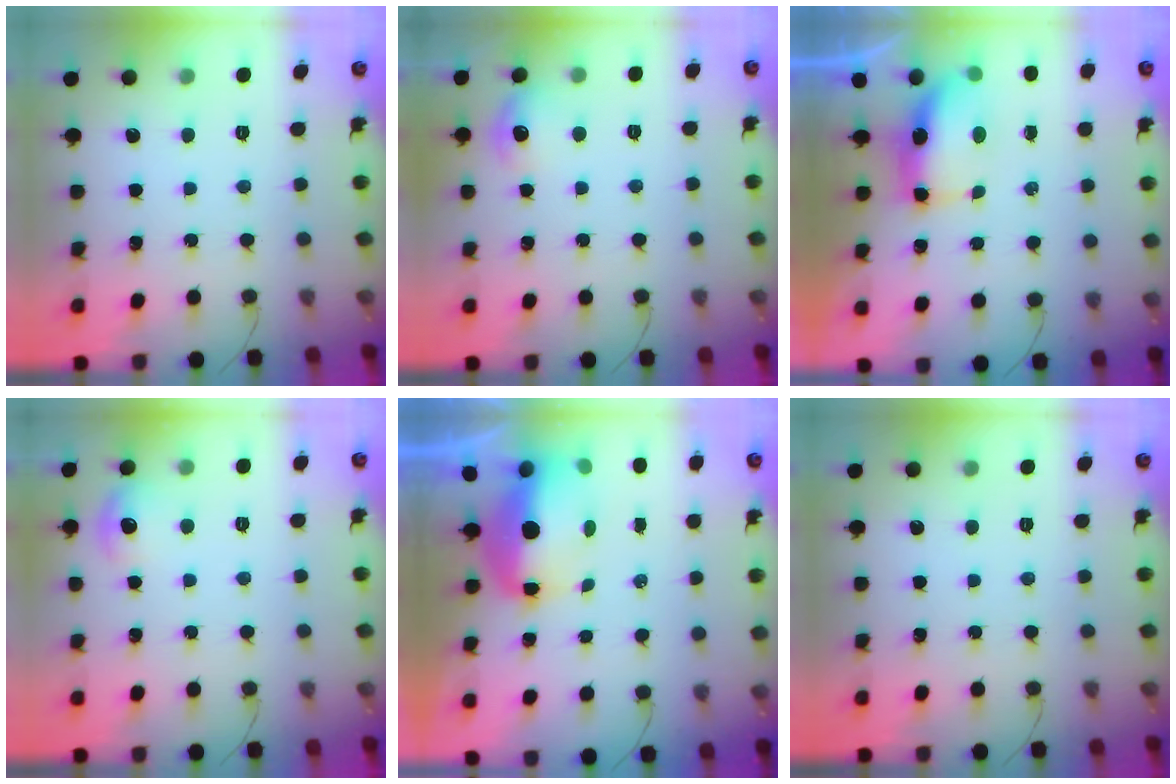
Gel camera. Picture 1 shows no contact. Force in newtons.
{"total": 8.1, "press": 7.9, "slide": 1.4}
{"total": 7.7, "press": 7.4, "slide": 2.0}
{"total": 6.8, "press": 6.6, "slide": 1.8}
{"total": 8.7, "press": 8.6, "slide": 1.7}
{"total": 0.0}